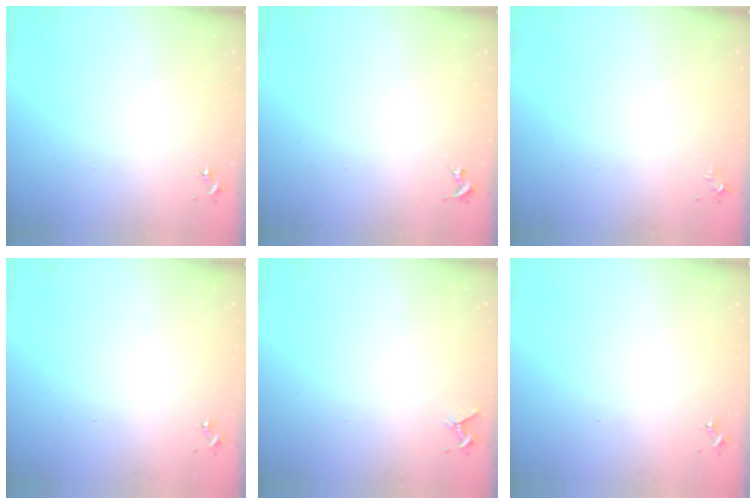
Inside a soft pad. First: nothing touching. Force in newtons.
{"total": 0.0}
{"total": 3.5, "press": 3.4, "slide": 0.5}
{"total": 0.0}
{"total": 4.2, "press": 4.2, "slide": 0.4}
{"total": 0.0}